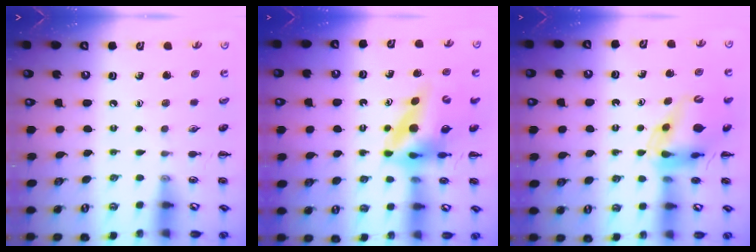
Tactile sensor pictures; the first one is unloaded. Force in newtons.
{"total": 11.7, "press": 11.0, "slide": 4.1}
{"total": 11.7, "press": 11.2, "slide": 3.4}